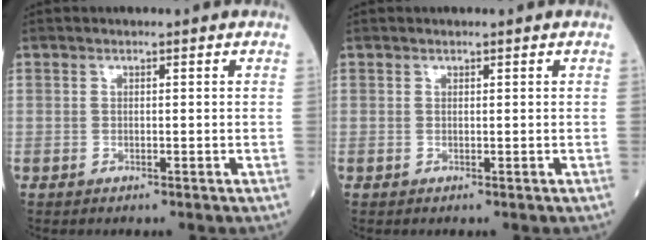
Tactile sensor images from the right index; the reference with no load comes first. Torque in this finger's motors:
{"motor_torque": [0.11, 0.17, -0.02, -0.01]}